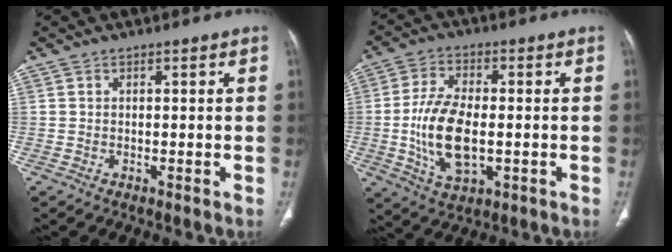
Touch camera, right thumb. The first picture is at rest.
{"total": 12.7, "force": [-1.6, 6.4, 10.9], "torque": [-0.213, -0.002, -0.024]}